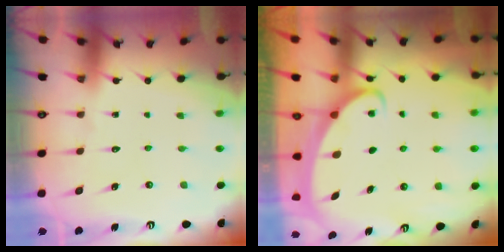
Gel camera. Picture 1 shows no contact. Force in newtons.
{"total": 2.2, "press": 2.2, "slide": 0.3}